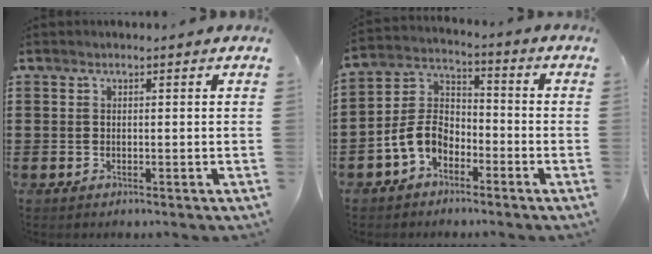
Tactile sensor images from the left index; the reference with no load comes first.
{"total": 6.9, "force": [-3.7, 4.7, 3.5], "torque": [-0.103, 0.004, -0.081]}